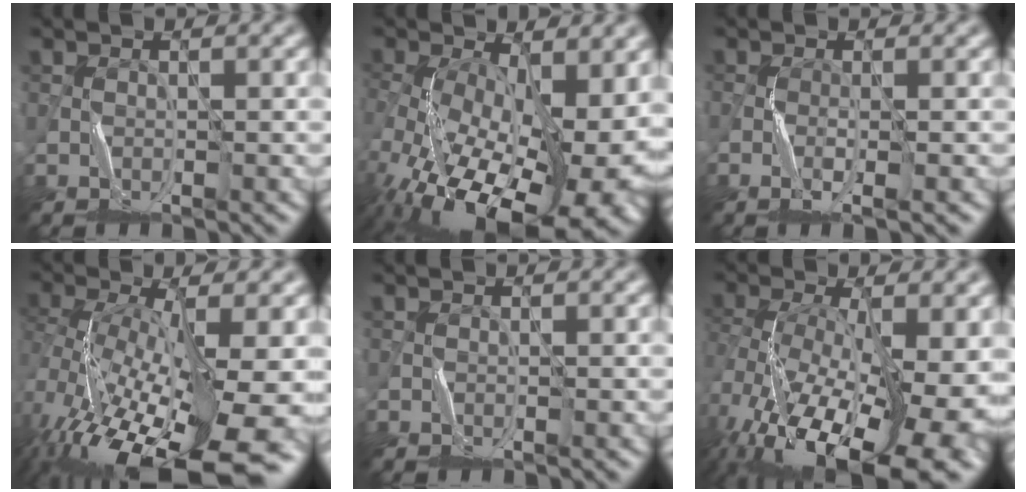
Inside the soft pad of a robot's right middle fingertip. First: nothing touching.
{"total": 18.3, "force": [-4.7, 9.5, 14.8], "torque": [-0.266, -0.036, -0.052]}
{"total": 1.5, "force": [-0.5, 0.2, 1.4], "torque": [-0.032, 0.002, -0.014]}
{"total": 15.3, "force": [-6.1, 5.6, 12.9], "torque": [-0.246, -0.003, -0.092]}
{"total": 0.0}
{"total": 17.3, "force": [-6.1, 8.3, 13.9], "torque": [-0.235, -0.026, -0.069]}